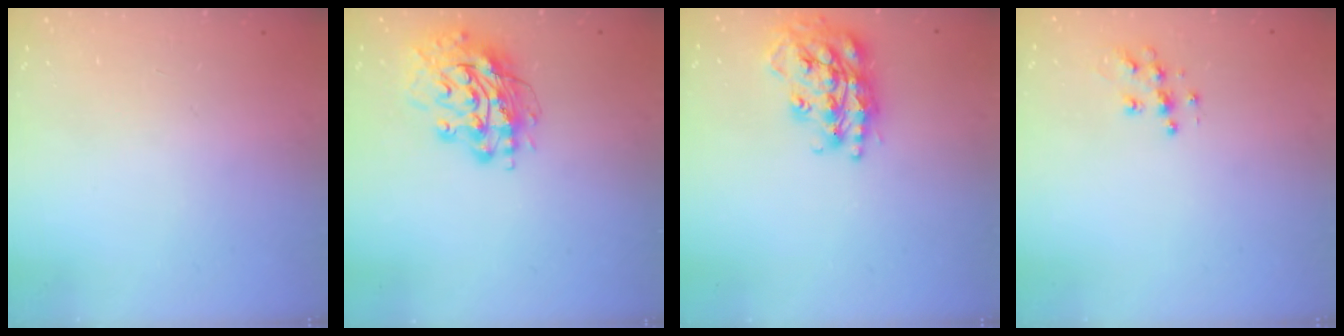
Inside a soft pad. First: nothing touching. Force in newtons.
{"total": 15.2, "press": 15.1, "slide": 1.6}
{"total": 19.5, "press": 19.5, "slide": 1.8}
{"total": 8.0, "press": 8.0, "slide": 0.4}